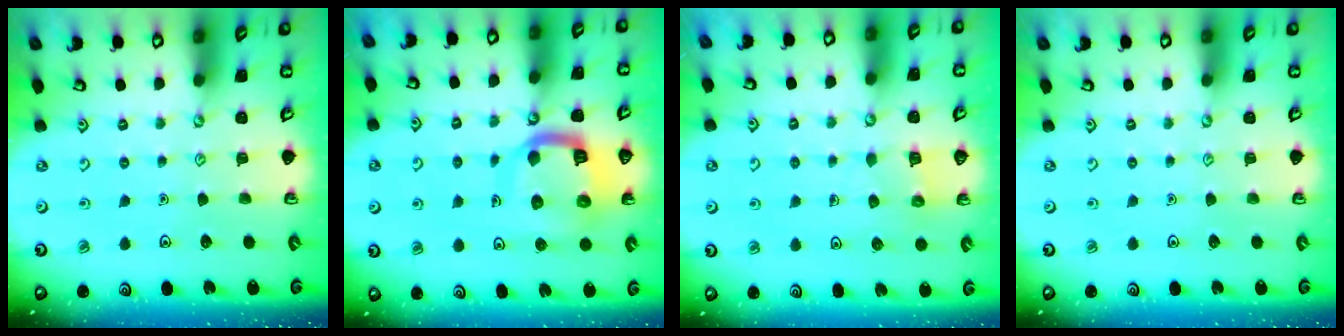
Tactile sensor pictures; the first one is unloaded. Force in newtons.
{"total": 13.1, "press": 13.0, "slide": 1.5}
{"total": 4.8, "press": 4.8, "slide": 0.3}
{"total": 0.0}